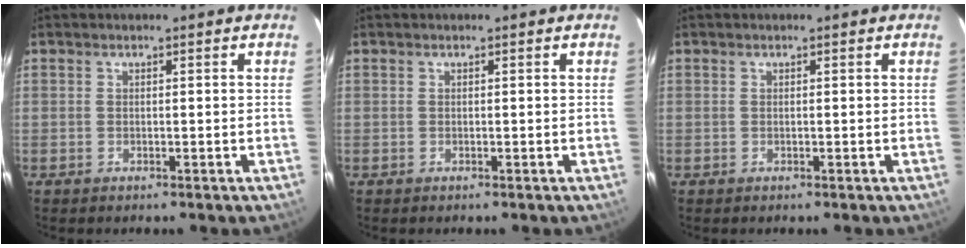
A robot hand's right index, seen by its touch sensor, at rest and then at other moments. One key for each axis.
{"total": 0.0}
{"total": 0.0}